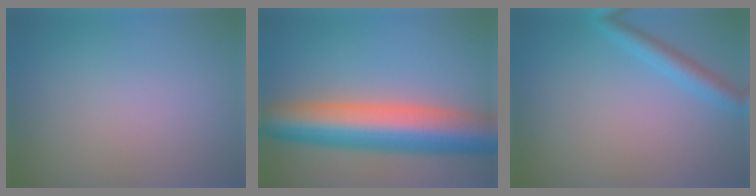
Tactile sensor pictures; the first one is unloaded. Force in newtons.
{"total": 10.9, "press": 10.9, "slide": 0.1}
{"total": 2.4, "press": 2.4, "slide": 0.1}